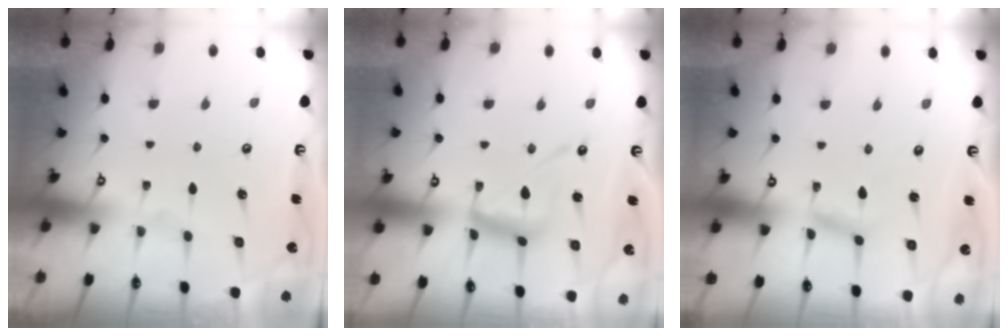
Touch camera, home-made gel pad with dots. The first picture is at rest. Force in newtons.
{"total": 12.5, "press": 12.4, "slide": 0.9}
{"total": 4.0, "press": 4.0, "slide": 0.3}